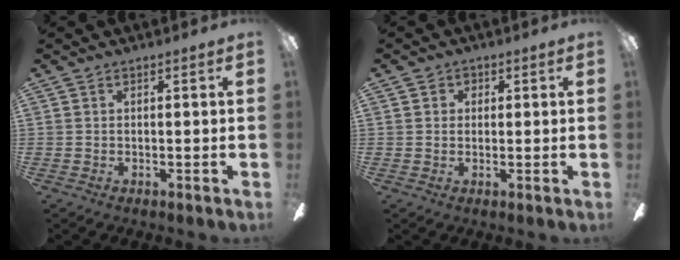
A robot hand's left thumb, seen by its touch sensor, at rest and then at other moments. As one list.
[{"total": 1.8, "force": [0.3, 1.7, 0.5], "torque": [-0.003, 0.004, 0.002]}]